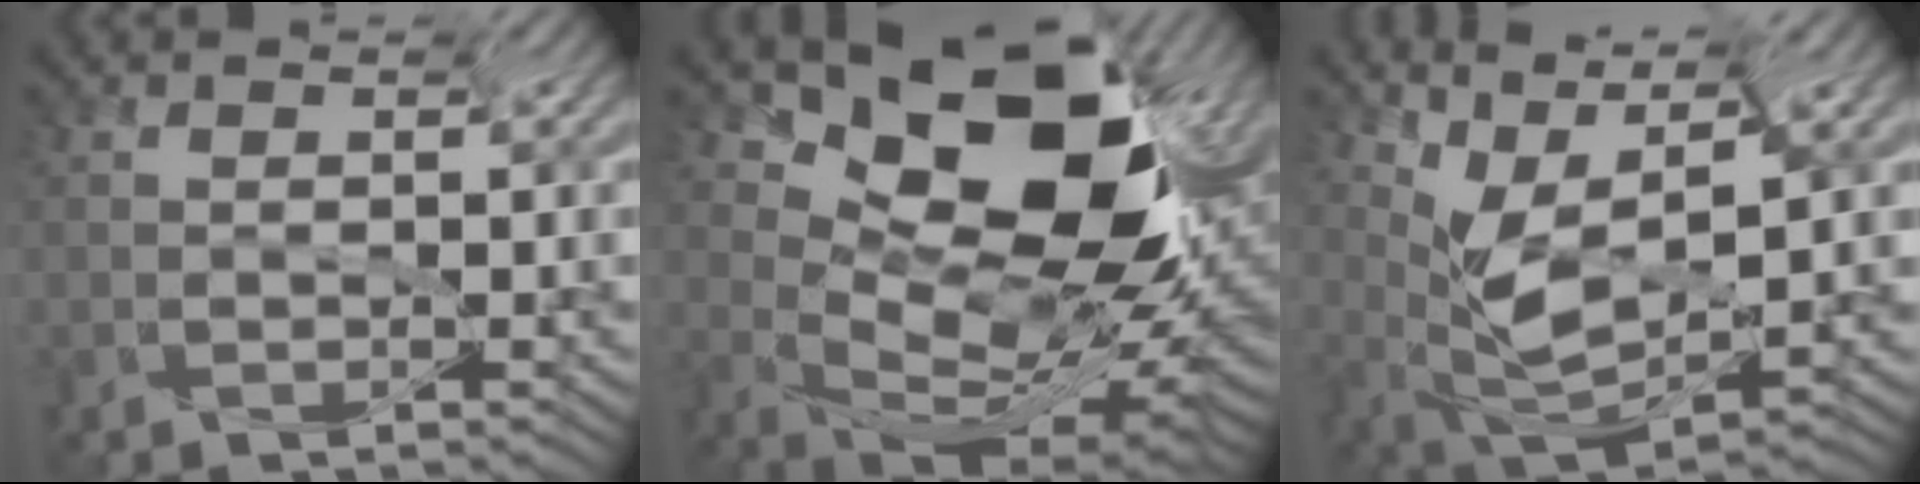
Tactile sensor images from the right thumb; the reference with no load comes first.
{"total": 13.8, "force": [2.1, 7.6, 11.2], "torque": [-0.179, 0.006, 0.060]}
{"total": 6.1, "force": [1.9, 2.5, 5.2], "torque": [-0.136, 0.014, 0.048]}